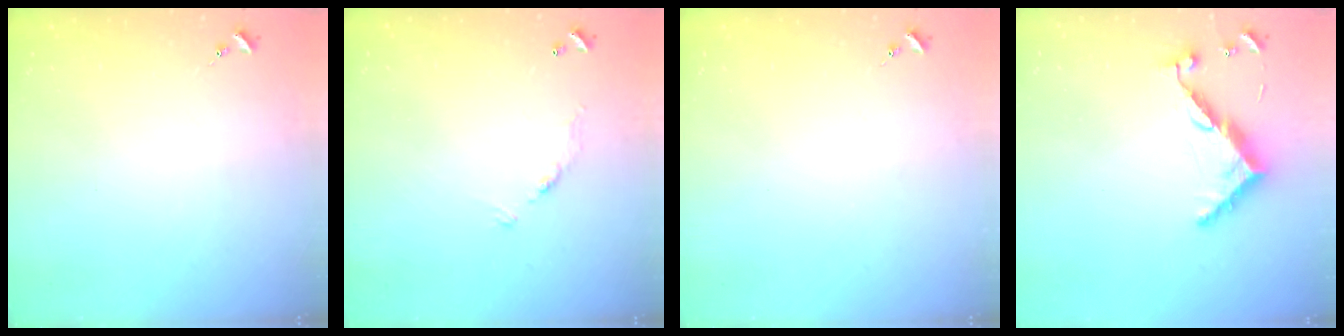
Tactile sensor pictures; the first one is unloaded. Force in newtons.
{"total": 6.0, "press": 6.0, "slide": 0.4}
{"total": 0.0}
{"total": 9.0, "press": 9.0, "slide": 0.5}